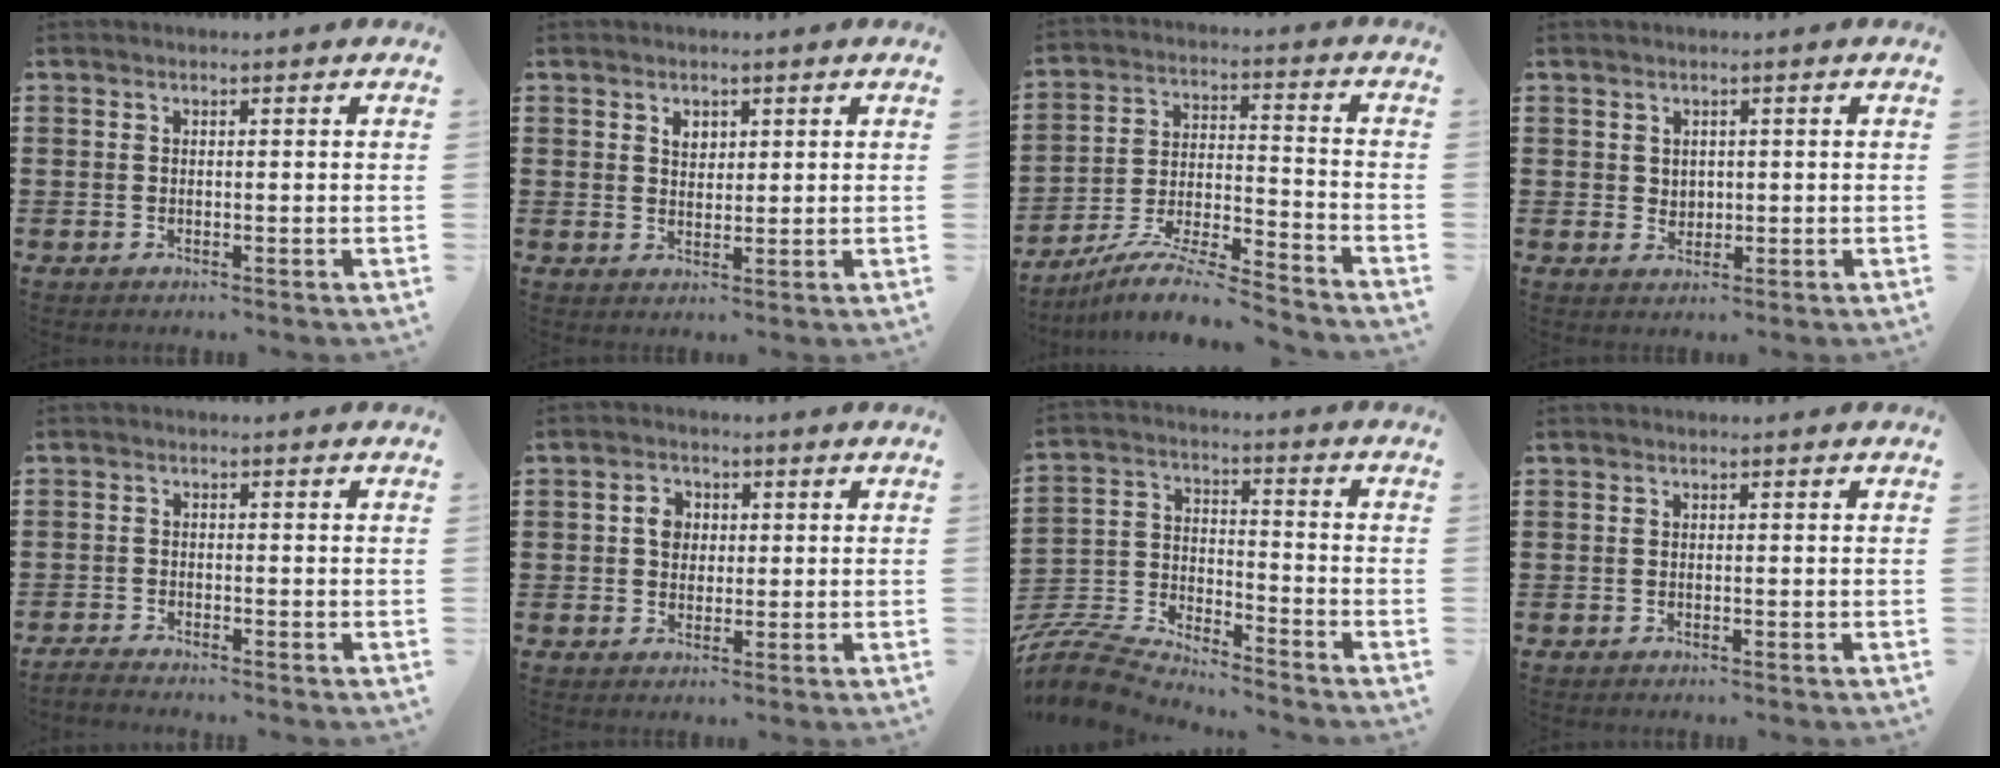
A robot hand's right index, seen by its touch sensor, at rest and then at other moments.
{"total": 1.0, "force": [0.6, 0.6, -0.6], "torque": [0.011, 0.003, 0.013]}
{"total": 8.7, "force": [-8.1, -0.1, 3.2], "torque": [-0.063, -0.002, -0.164]}
{"total": 1.6, "force": [0.7, 1.4, 0.3], "torque": [-0.011, 0.007, 0.013]}
{"total": 1.6, "force": [-1.6, 0.0, -0.1], "torque": [-0.003, 0.002, -0.034]}
{"total": 2.2, "force": [0.0, 2.1, 0.6], "torque": [-0.016, 0.010, -0.001]}
{"total": 6.6, "force": [-6.5, 1.0, 0.9], "torque": [-0.046, -0.009, -0.139]}
{"total": 0.0}